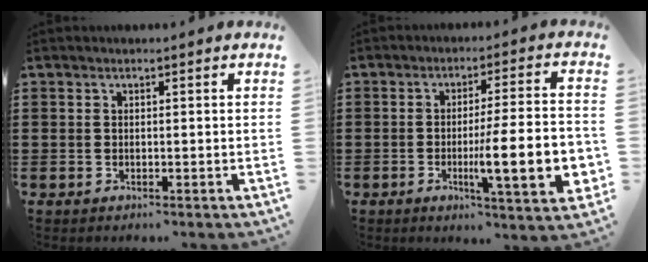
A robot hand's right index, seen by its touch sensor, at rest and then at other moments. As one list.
[{"total": 13.1, "force": [-2.8, 2.3, 12.6], "torque": [-0.195, -0.016, -0.053]}]